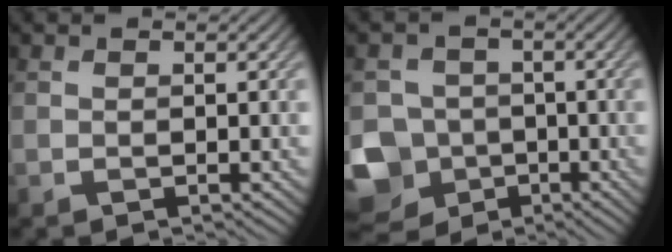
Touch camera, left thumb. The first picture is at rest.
{"total": 12.8, "force": [-6.4, 10.6, 3.4], "torque": [-0.114, -0.047, -0.115]}